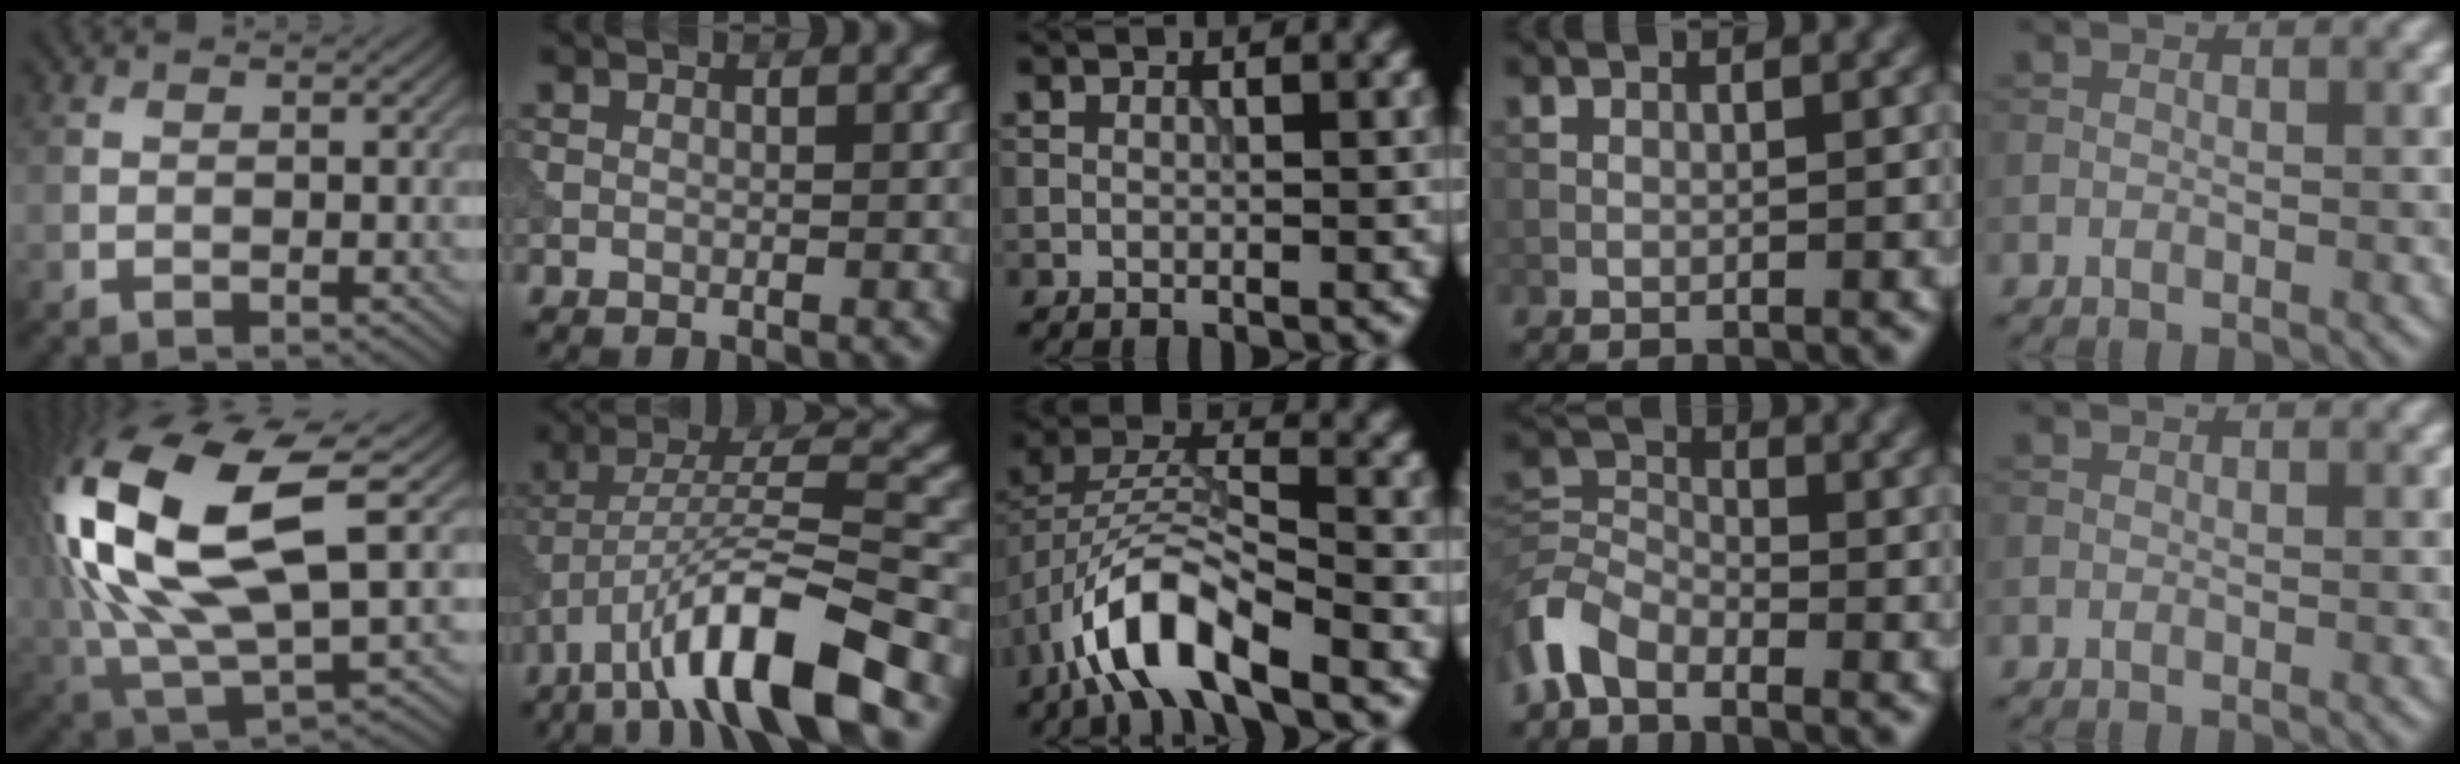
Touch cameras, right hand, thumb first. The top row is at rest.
{"thumb": {"total": 18.5, "force": [3.4, 8.5, 16.1], "torque": [-0.365, 0.009, 0.060]}, "index": {"total": 11.0, "force": [-6.5, 2.4, 8.5], "torque": [-0.141, 0.015, -0.118]}, "middle": {"total": 7.8, "force": [-4.4, 2.9, 5.8], "torque": [-0.106, 0.008, -0.088]}, "ring": {"total": 5.0, "force": [-3.4, 2.7, 2.4], "torque": [-0.052, 0.001, -0.086]}}